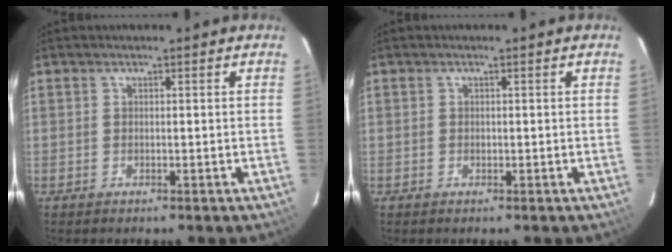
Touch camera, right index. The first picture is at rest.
{"total": 0.5, "force": [-0.1, 0.4, 0.3], "torque": [-0.004, 0.001, -0.002]}